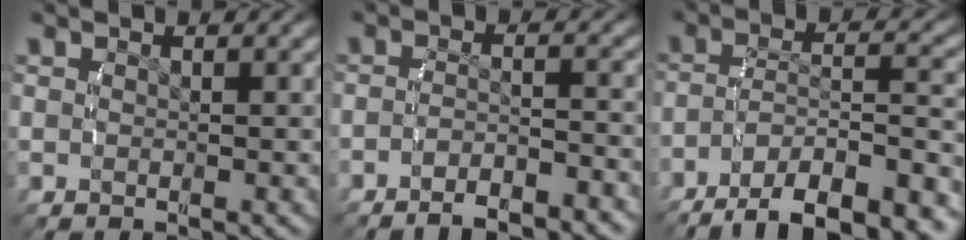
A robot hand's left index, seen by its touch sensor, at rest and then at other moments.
{"total": 4.6, "force": [-4.2, 0.6, 1.7], "torque": [-0.031, -0.014, -0.064]}
{"total": 10.6, "force": [-8.4, 3.7, 5.4], "torque": [-0.076, -0.017, -0.121]}